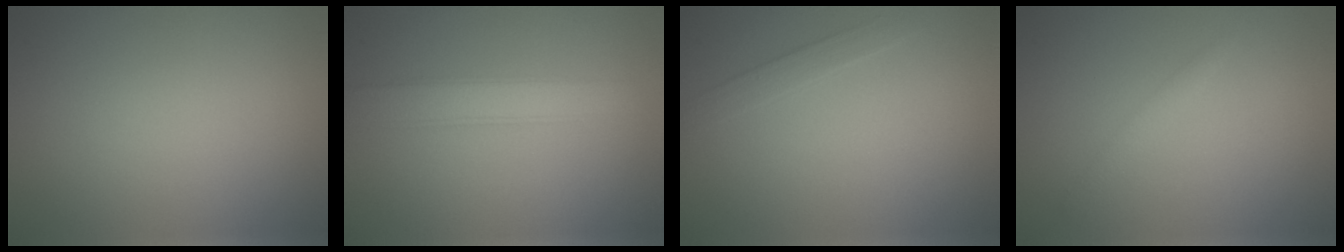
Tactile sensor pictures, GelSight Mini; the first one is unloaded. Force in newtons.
{"total": 3.0, "press": 3.0, "slide": 0.0}
{"total": 1.3, "press": 1.3, "slide": 0.1}
{"total": 1.0, "press": 1.0, "slide": 0.1}